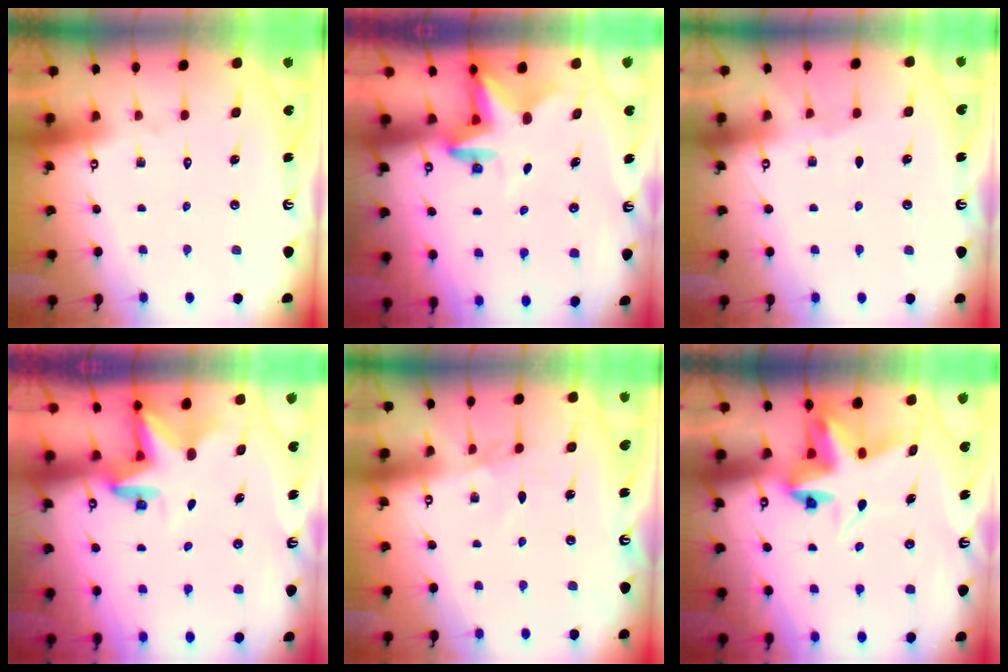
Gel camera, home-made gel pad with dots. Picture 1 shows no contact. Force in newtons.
{"total": 2.8, "press": 2.7, "slide": 0.6}
{"total": 2.5, "press": 2.5, "slide": 0.4}
{"total": 2.9, "press": 2.9, "slide": 0.2}
{"total": 2.3, "press": 2.3, "slide": 0.4}
{"total": 5.9, "press": 5.8, "slide": 0.5}